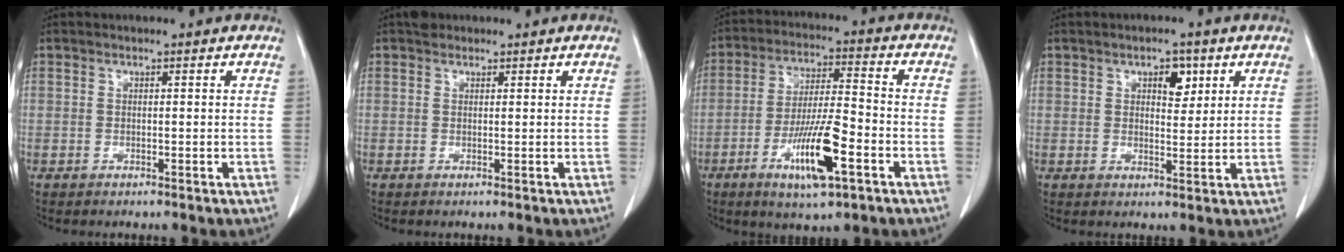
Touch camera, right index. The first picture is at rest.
{"total": 1.3, "force": [1.0, 0.8, 0.3], "torque": [-0.005, 0.012, 0.014]}
{"total": 12.0, "force": [-5.1, 1.9, 10.7], "torque": [-0.198, -0.012, -0.087]}
{"total": 3.9, "force": [1.8, 1.4, 3.2], "torque": [-0.051, 0.000, 0.029]}